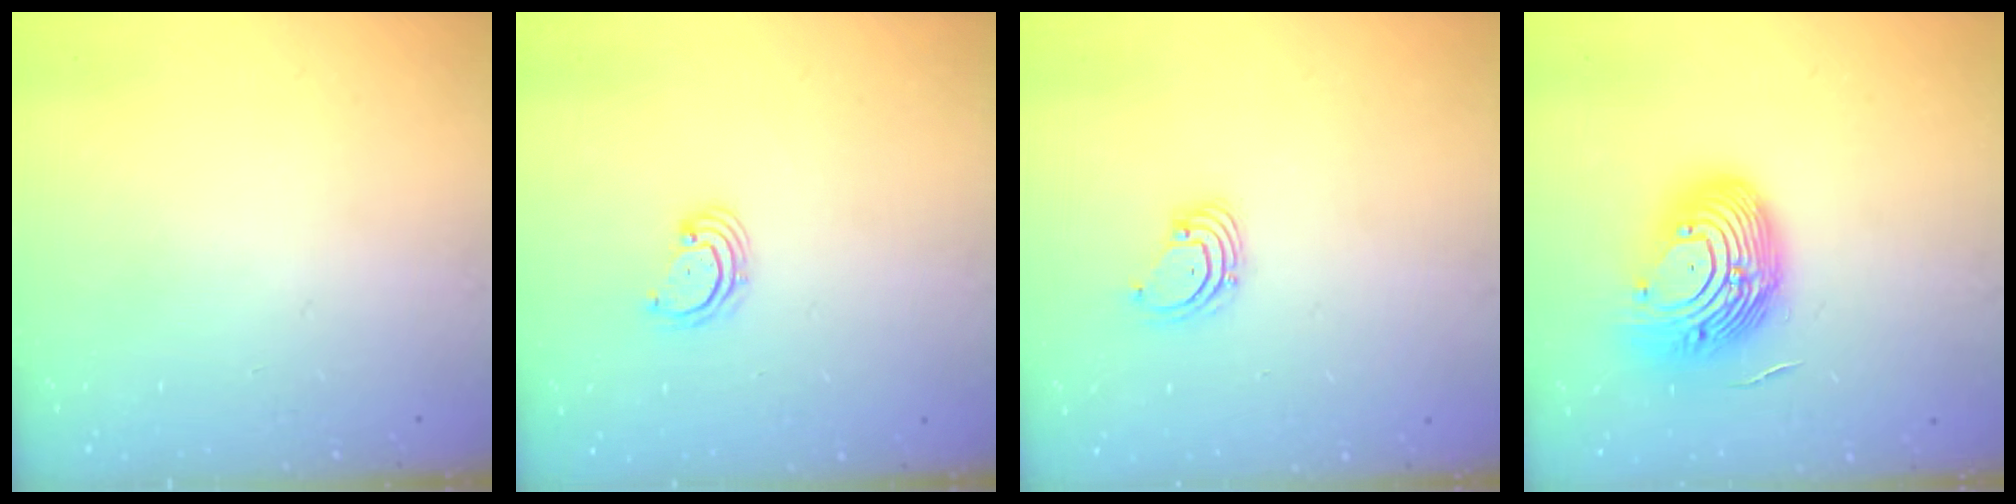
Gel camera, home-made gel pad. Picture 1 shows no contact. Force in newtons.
{"total": 2.7, "press": 2.7, "slide": 0.7}
{"total": 1.8, "press": 1.8, "slide": 0.2}
{"total": 16.3, "press": 15.8, "slide": 4.1}